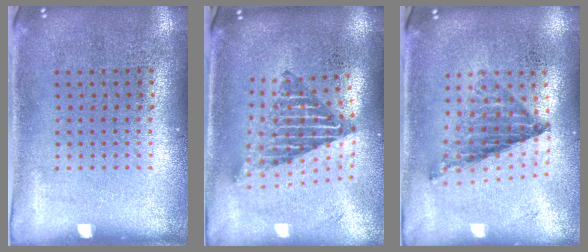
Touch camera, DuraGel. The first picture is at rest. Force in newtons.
{"total": 2.2, "press": 1.6, "slide": 1.4}
{"total": 0.8, "press": 0.8, "slide": 0.0}